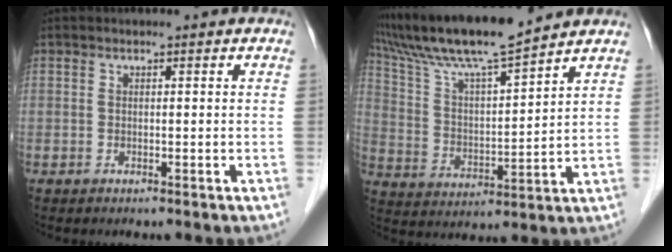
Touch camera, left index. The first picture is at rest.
{"total": 13.8, "force": [12.2, -0.6, 6.4], "torque": [-0.130, 0.008, 0.223]}